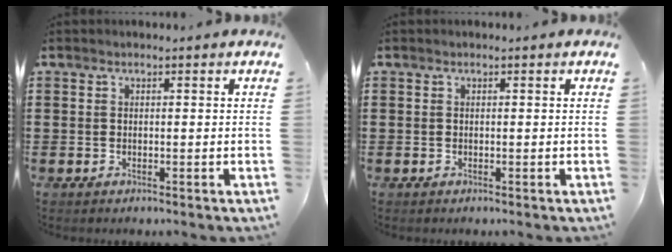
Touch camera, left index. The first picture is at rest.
{"total": 0.0}